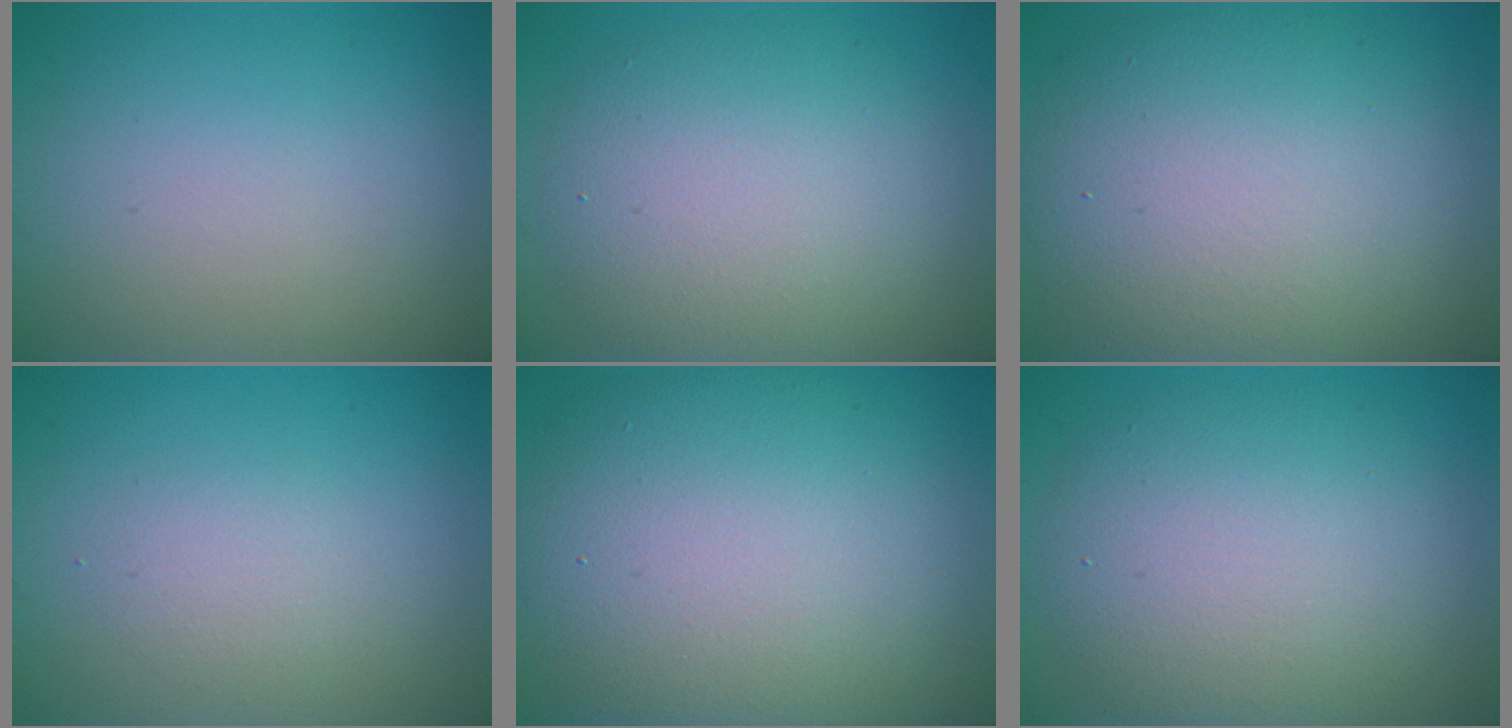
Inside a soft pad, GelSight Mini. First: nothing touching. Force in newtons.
{"total": 7.3, "press": 7.3, "slide": 0.6}
{"total": 11.7, "press": 11.6, "slide": 1.3}
{"total": 1.6, "press": 1.6, "slide": 0.1}
{"total": 13.6, "press": 13.6, "slide": 0.9}
{"total": 7.5, "press": 7.5, "slide": 0.3}